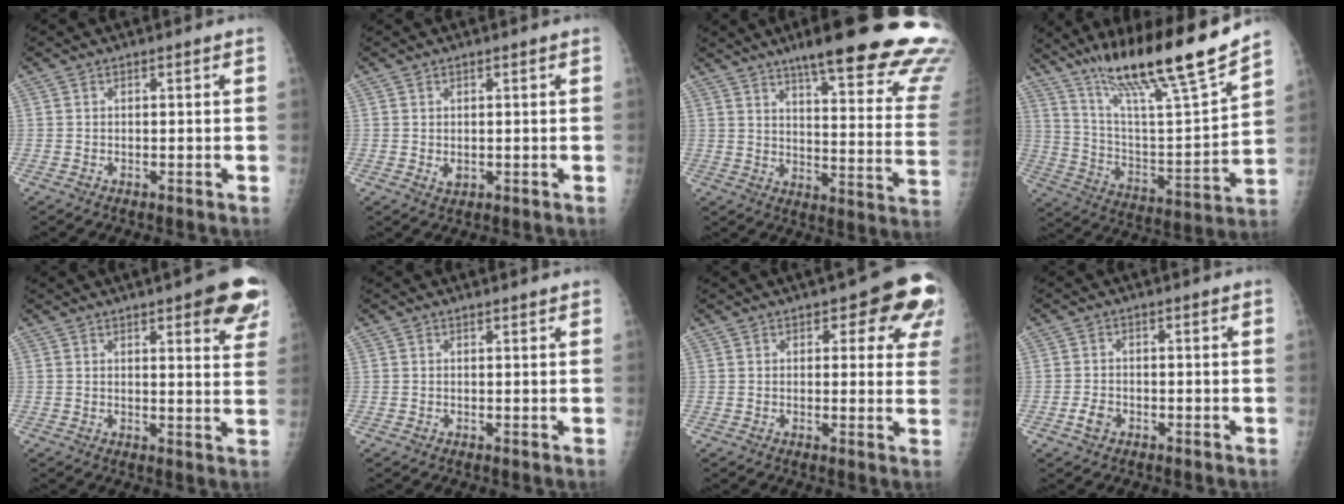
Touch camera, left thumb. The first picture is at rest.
{"total": 1.6, "force": [0.2, 1.0, 1.2], "torque": [-0.017, -0.005, 0.008]}
{"total": 28.8, "force": [21.0, 4.8, 19.1], "torque": [-0.190, -0.106, 0.267]}
{"total": 24.5, "force": [17.9, 2.4, 16.5], "torque": [-0.253, -0.064, 0.314]}
{"total": 11.4, "force": [6.5, 3.2, 8.8], "torque": [-0.073, -0.025, 0.073]}
{"total": 1.0, "force": [0.8, 0.2, 0.4], "torque": [-0.005, -0.002, 0.012]}
{"total": 10.3, "force": [5.1, 4.6, 7.6], "torque": [-0.039, -0.014, 0.049]}
{"total": 2.4, "force": [-1.1, 1.6, 1.4], "torque": [-0.024, 0.004, -0.021]}